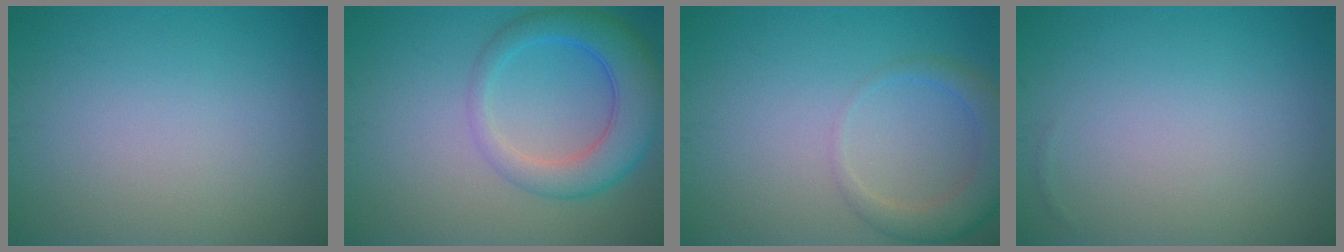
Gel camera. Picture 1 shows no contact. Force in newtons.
{"total": 5.7, "press": 5.7, "slide": 0.4}
{"total": 3.5, "press": 3.5, "slide": 0.2}
{"total": 0.0}